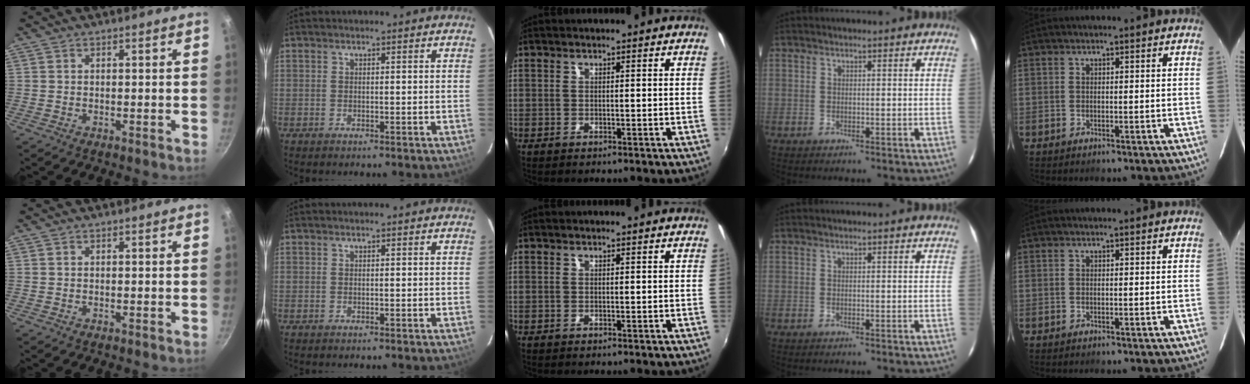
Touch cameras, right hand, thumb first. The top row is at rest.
{}